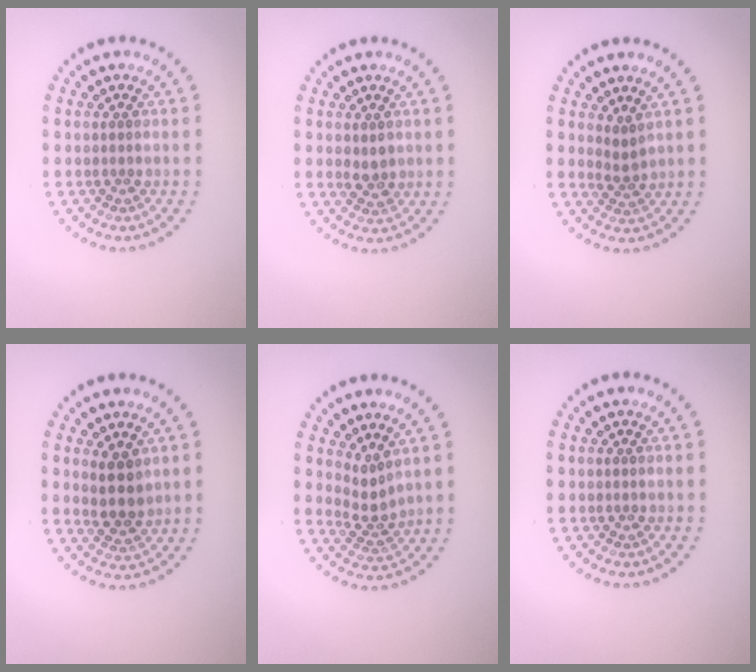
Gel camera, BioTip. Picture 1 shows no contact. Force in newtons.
{"total": 1.8, "press": 1.7, "slide": 0.6}
{"total": 1.6, "press": 1.0, "slide": 1.2}
{"total": 2.8, "press": 2.5, "slide": 1.1}
{"total": 2.3, "press": 1.5, "slide": 1.8}
{"total": 0.0}